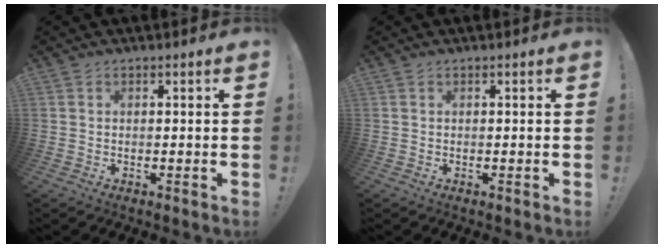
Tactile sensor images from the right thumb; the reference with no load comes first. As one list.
[{"total": 0.0}]